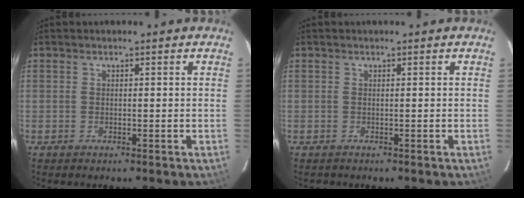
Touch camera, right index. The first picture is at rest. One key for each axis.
{"total": 0.0}